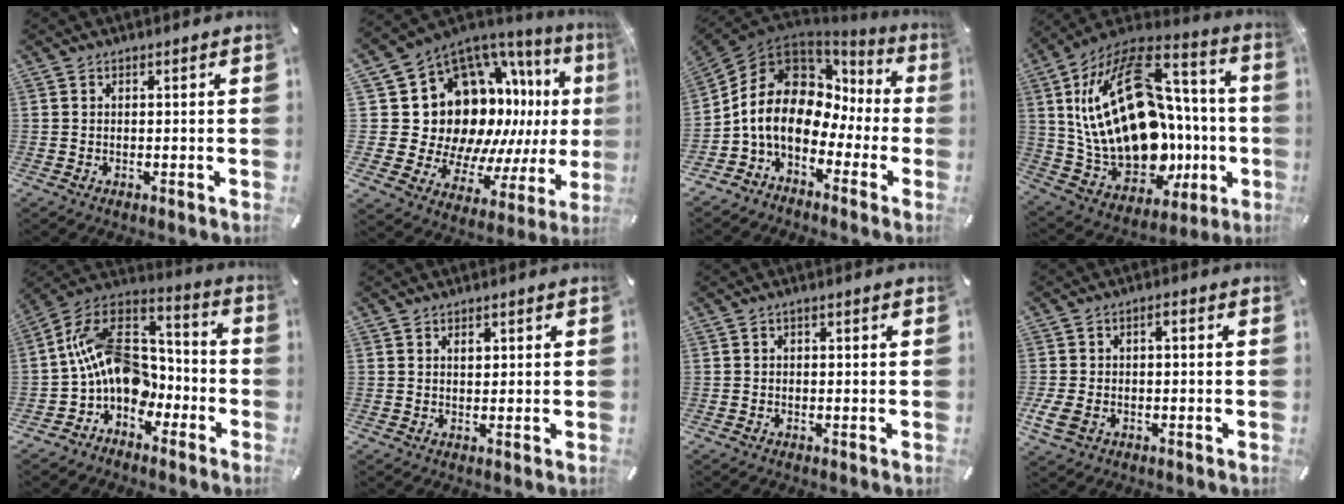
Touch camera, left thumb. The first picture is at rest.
{"total": 22.2, "force": [4.8, 16.8, 13.6], "torque": [-0.240, -0.095, 0.141]}
{"total": 13.6, "force": [0.1, 10.7, 8.5], "torque": [-0.177, -0.011, -0.007]}
{"total": 32.1, "force": [1.2, 20.3, 24.8], "torque": [-0.494, -0.033, 0.048]}
{"total": 16.6, "force": [-1.9, 12.9, 10.2], "torque": [-0.202, 0.009, -0.033]}
{"total": 1.4, "force": [0.7, 0.9, 0.8], "torque": [-0.010, -0.001, 0.011]}
{"total": 0.9, "force": [-0.2, 0.4, 0.8], "torque": [-0.014, 0.002, -0.004]}
{"total": 5.4, "force": [-1.5, 3.5, 3.9], "torque": [-0.085, 0.007, -0.028]}